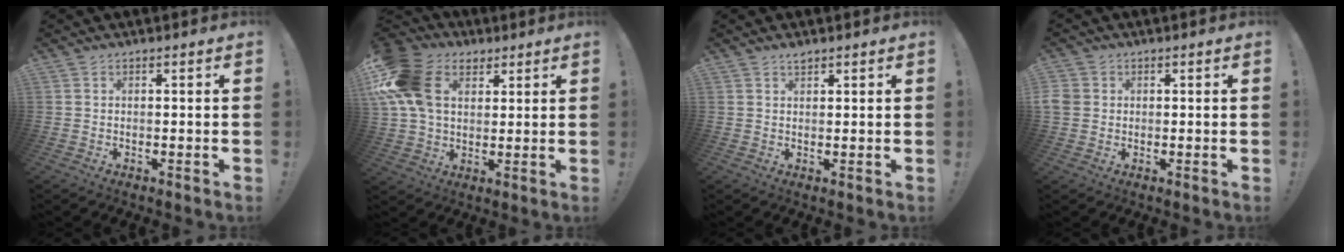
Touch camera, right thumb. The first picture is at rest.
{"total": 18.7, "force": [6.4, 13.2, 11.5], "torque": [-0.225, -0.007, 0.123]}
{"total": 1.5, "force": [1.3, 0.4, 0.5], "torque": [-0.002, -0.006, 0.023]}
{"total": 3.5, "force": [0.5, 3.2, 1.3], "torque": [-0.029, 0.002, 0.010]}